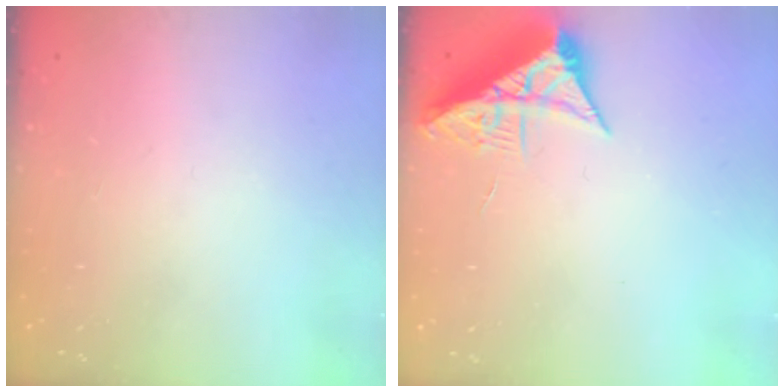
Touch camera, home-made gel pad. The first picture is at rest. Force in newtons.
{"total": 8.4, "press": 8.4, "slide": 0.5}